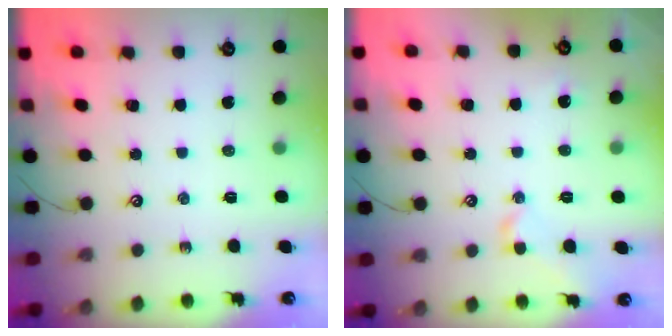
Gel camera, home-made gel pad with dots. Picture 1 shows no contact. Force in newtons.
{"total": 1.0, "press": 0.7, "slide": 0.7}